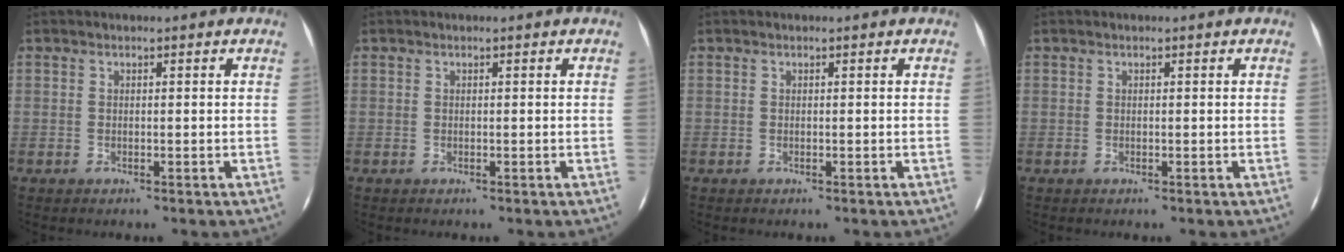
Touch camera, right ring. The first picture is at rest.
{"total": 0.0}
{"total": 0.0}
{"total": 0.0}